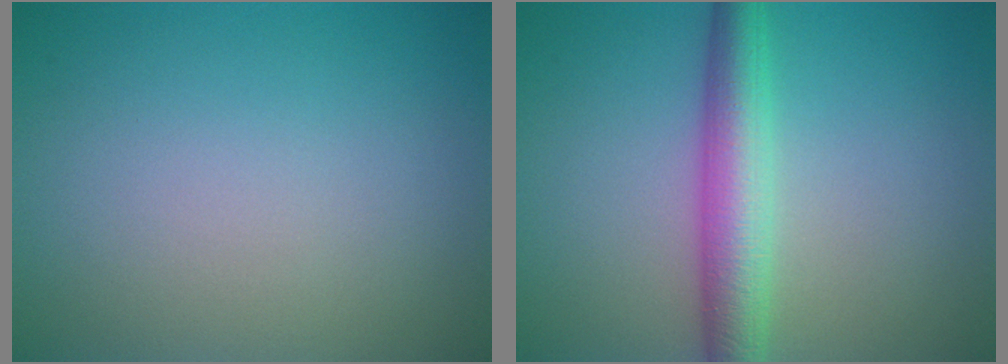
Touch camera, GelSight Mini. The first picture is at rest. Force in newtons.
{"total": 4.9, "press": 4.9, "slide": 0.2}